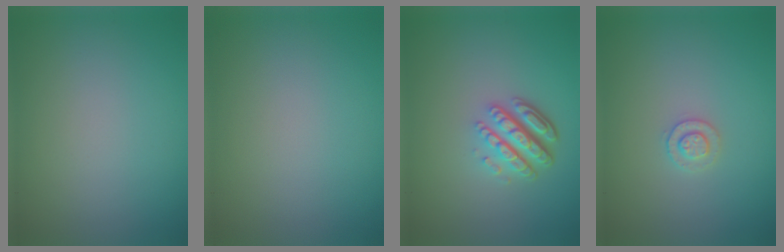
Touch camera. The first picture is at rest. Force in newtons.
{"total": 0.0}
{"total": 4.9, "press": 3.5, "slide": 3.5}
{"total": 1.5, "press": 1.5, "slide": 0.1}